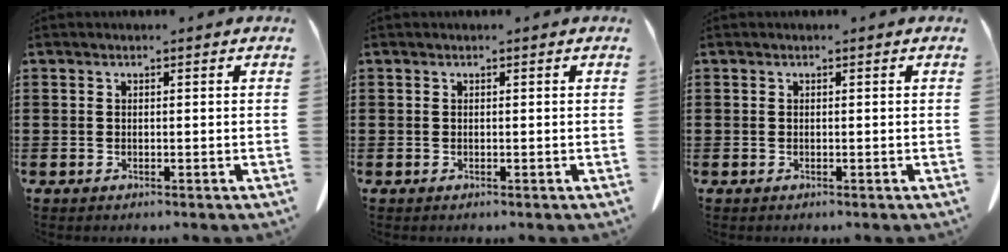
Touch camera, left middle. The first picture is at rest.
{"total": 0.0}
{"total": 0.0}